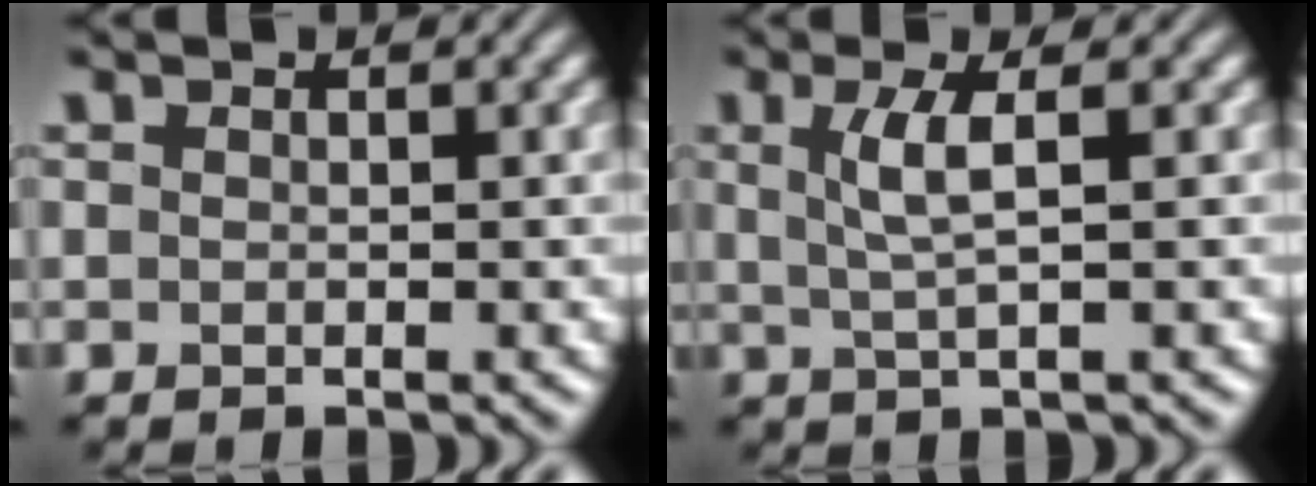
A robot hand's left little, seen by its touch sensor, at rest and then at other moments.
{"total": 3.0, "force": [0.7, 0.6, 2.8], "torque": [-0.058, -0.001, 0.016]}